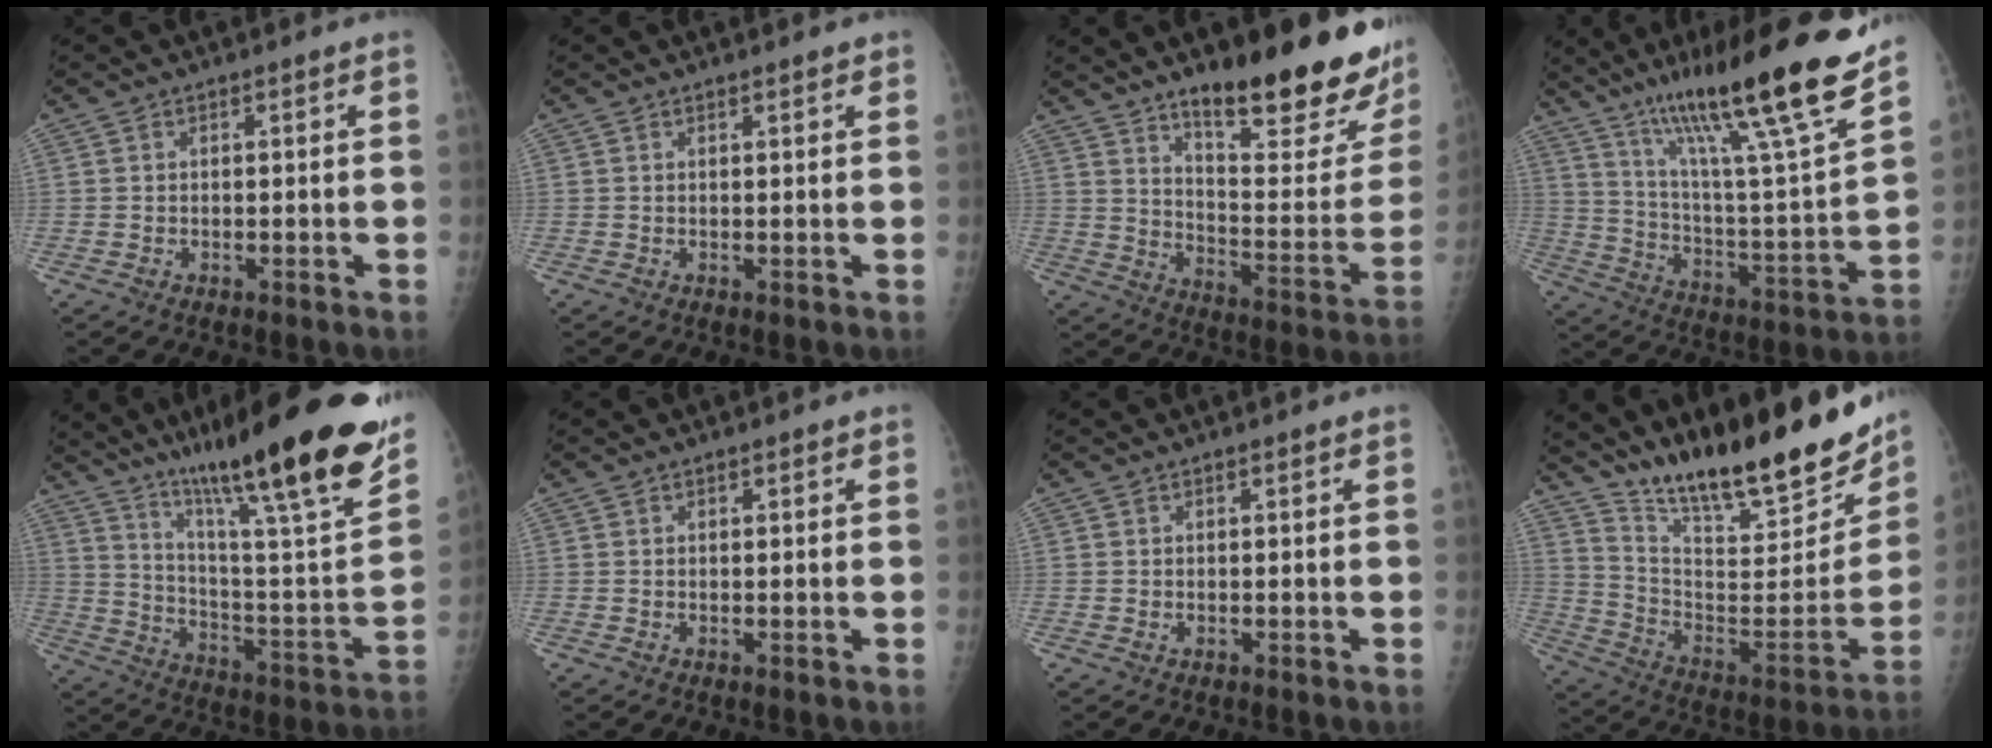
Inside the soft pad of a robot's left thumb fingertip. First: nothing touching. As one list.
[{"total": 1.2, "force": [0.9, 0.3, 0.7], "torque": [-0.007, -0.002, 0.012]}, {"total": 25.9, "force": [17.4, 6.8, 18.0], "torque": [-0.212, -0.104, 0.257]}, {"total": 25.7, "force": [18.5, 1.8, 17.8], "torque": [-0.266, -0.078, 0.307]}, {"total": 32.8, "force": [21.6, 5.0, 24.2], "torque": [-0.325, -0.075, 0.331]}, {"total": 0.6, "force": [0.4, 0.3, 0.4], "torque": [-0.002, 0.000, 0.003]}, {"total": 0.0}, {"total": 27.1, "force": [21.3, 5.9, 15.6], "torque": [-0.215, -0.107, 0.334]}]